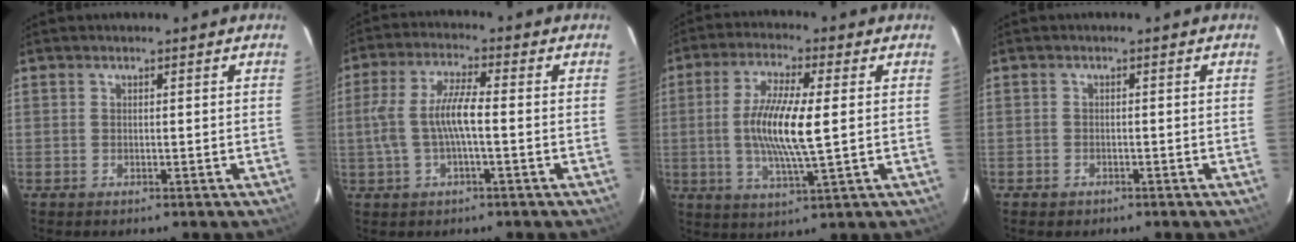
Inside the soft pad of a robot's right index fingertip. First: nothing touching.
{"total": 8.1, "force": [-0.9, 1.7, 7.9], "torque": [-0.162, 0.006, -0.013]}
{"total": 11.4, "force": [0.0, 1.8, 11.3], "torque": [-0.216, -0.005, -0.002]}
{"total": 1.5, "force": [-1.0, 1.1, 0.2], "torque": [-0.008, 0.003, -0.013]}